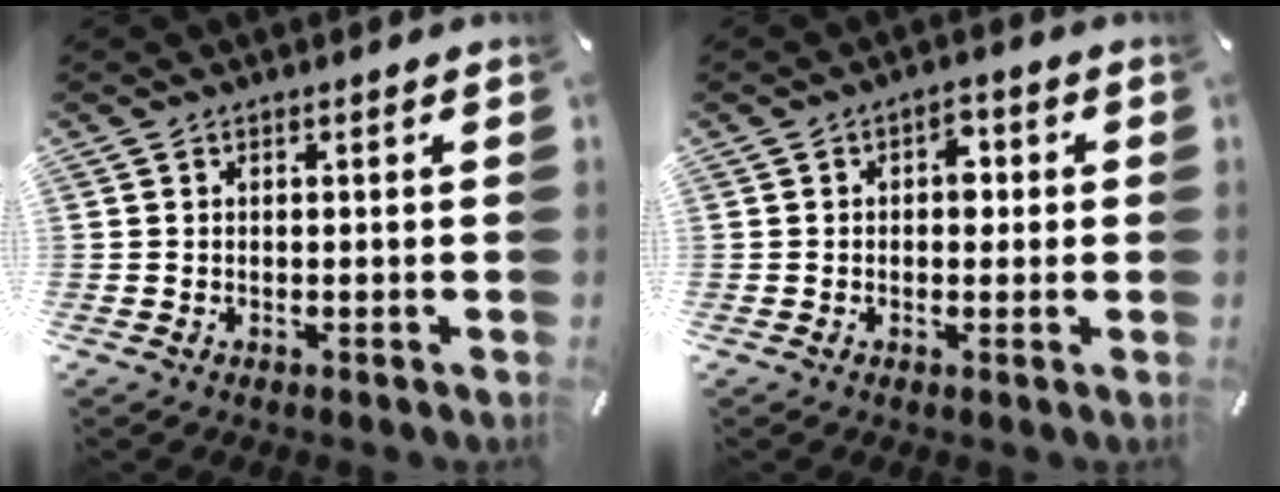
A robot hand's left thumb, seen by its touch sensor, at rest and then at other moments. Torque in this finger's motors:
{"motor_torque": [0.76, 0.72, 0.34, -0.04, -0.01]}